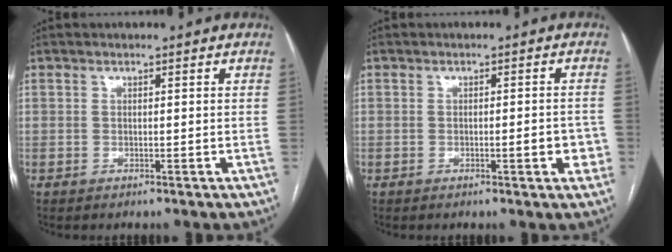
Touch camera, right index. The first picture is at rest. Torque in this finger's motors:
{"motor_torque": [1.18, -0.03, 0.36, 0.06]}